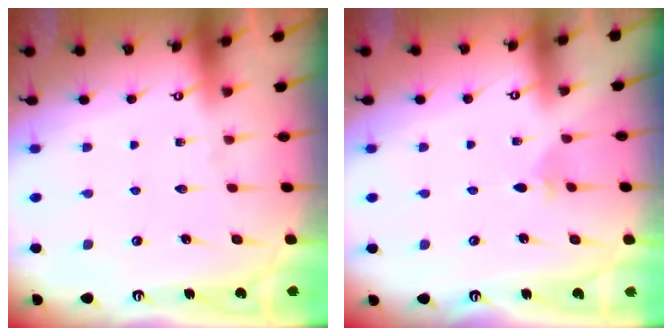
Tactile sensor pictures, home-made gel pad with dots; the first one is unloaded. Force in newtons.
{"total": 1.5, "press": 1.5, "slide": 0.4}